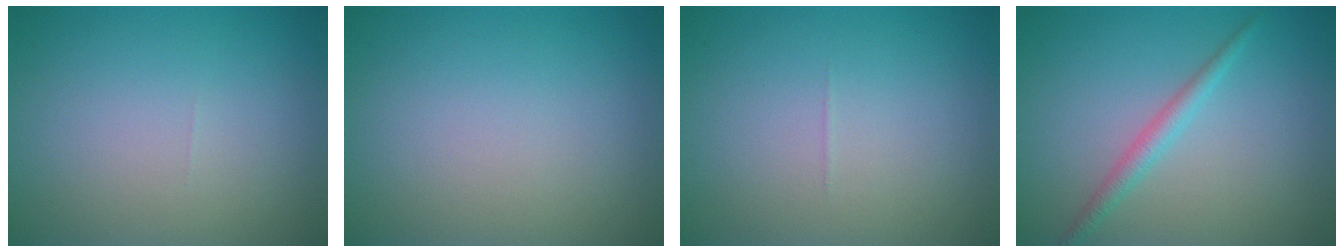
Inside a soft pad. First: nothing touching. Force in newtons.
{"total": 0.0}
{"total": 0.0}
{"total": 1.8, "press": 1.8, "slide": 0.1}